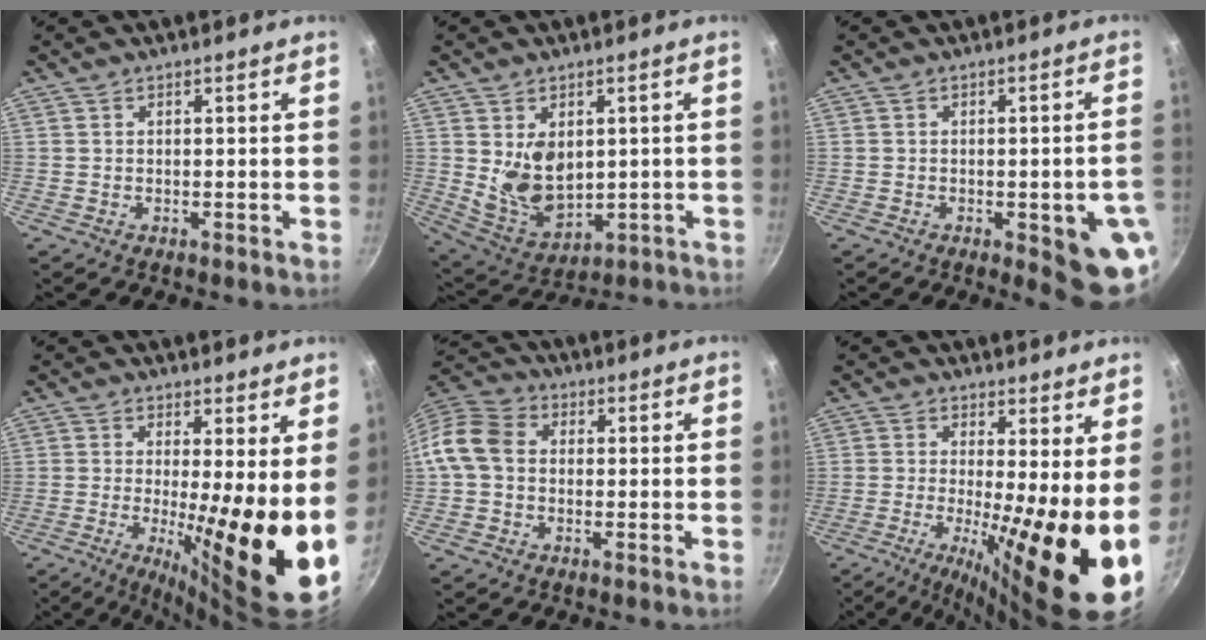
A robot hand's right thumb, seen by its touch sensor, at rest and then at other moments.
{"total": 9.0, "force": [0.5, 6.4, 6.3], "torque": [-0.089, -0.017, 0.037]}
{"total": 10.9, "force": [-3.0, 3.3, 9.9], "torque": [-0.090, 0.010, -0.032]}
{"total": 14.6, "force": [-0.3, 2.4, 14.4], "torque": [-0.212, -0.032, -0.003]}
{"total": 9.2, "force": [-0.1, 7.2, 5.6], "torque": [-0.091, 0.025, -0.024]}
{"total": 14.2, "force": [-0.9, 2.5, 14.0], "torque": [-0.220, -0.023, -0.018]}